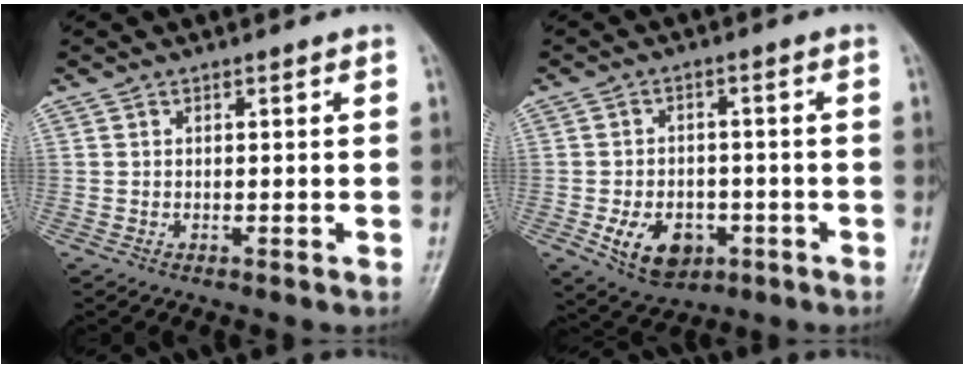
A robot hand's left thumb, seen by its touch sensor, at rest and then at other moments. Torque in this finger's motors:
{"motor_torque": [0.16, 1.85, 0.95, 0.59, 0.08]}